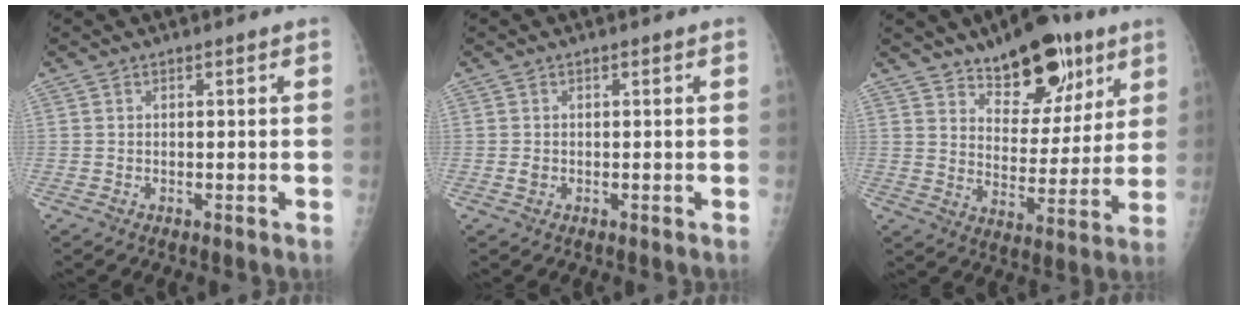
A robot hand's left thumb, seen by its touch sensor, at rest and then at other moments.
{"total": 0.9, "force": [-0.1, 0.7, 0.5], "torque": [-0.006, 0.000, 0.000]}
{"total": 16.0, "force": [10.1, 8.0, 9.3], "torque": [-0.081, -0.059, 0.161]}